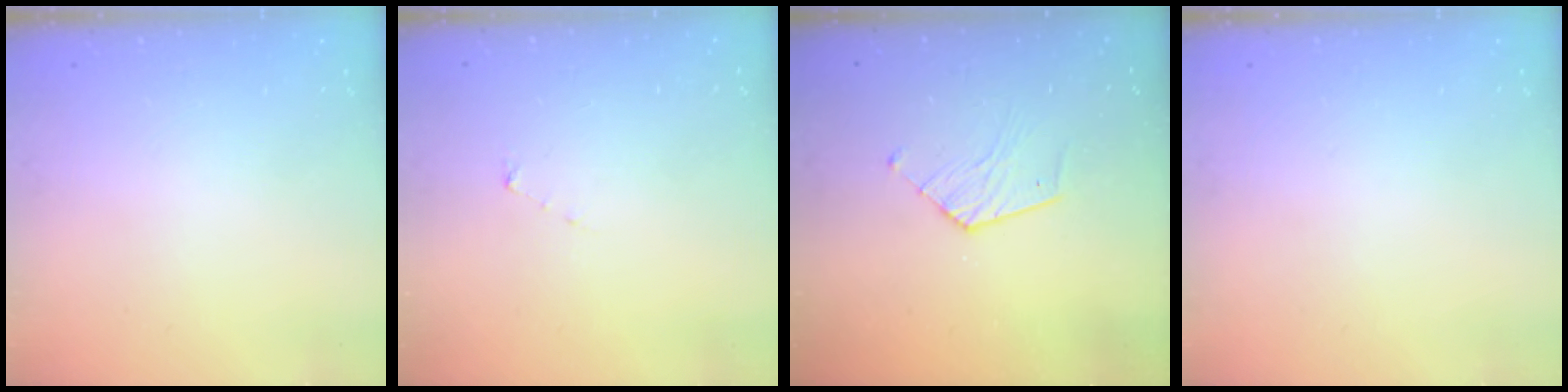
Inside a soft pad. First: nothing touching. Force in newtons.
{"total": 3.2, "press": 3.2, "slide": 0.3}
{"total": 6.4, "press": 6.4, "slide": 0.5}
{"total": 0.0}